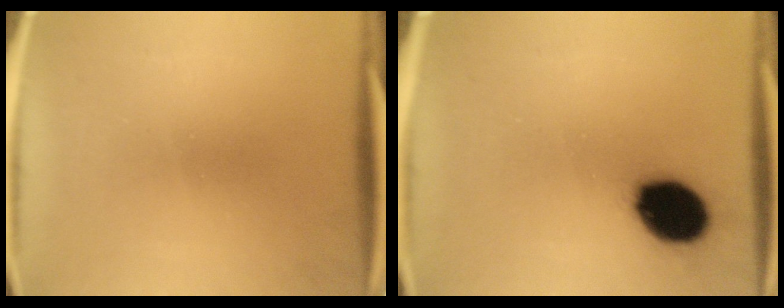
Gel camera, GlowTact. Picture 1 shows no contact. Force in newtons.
{"total": 14.1}